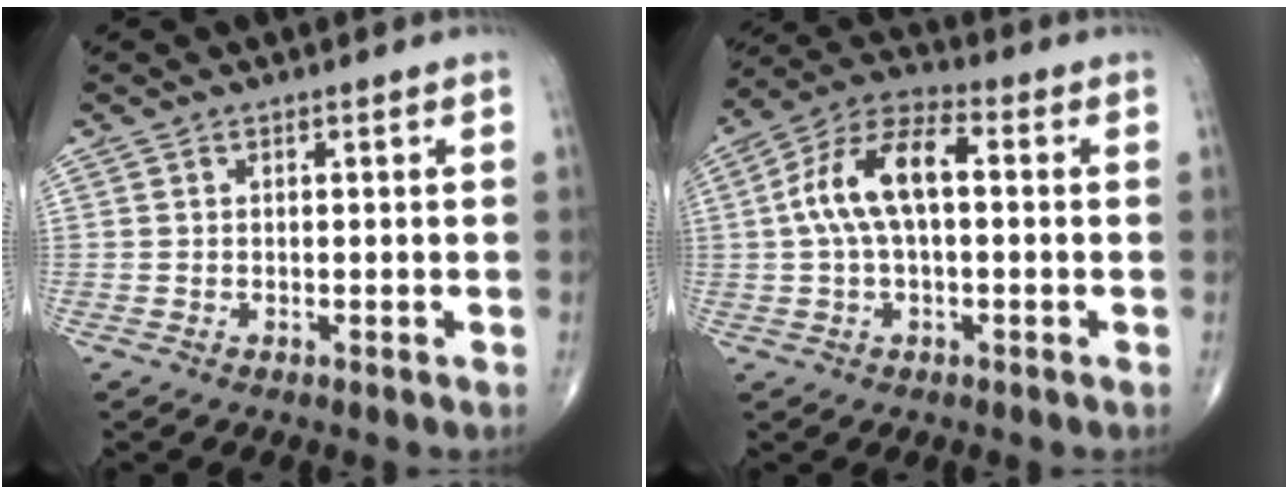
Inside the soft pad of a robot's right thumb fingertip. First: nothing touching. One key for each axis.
{"total": 11.9, "fx": 1.0, "fy": 5.7, "fz": 10.4, "tx": -0.206, "ty": 0.038, "tz": 0.011}